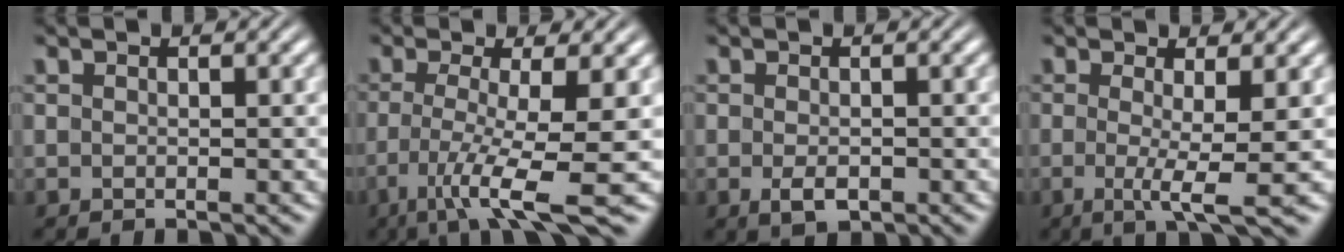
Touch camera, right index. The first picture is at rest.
{"total": 7.4, "force": [-4.2, 1.0, 6.1], "torque": [-0.109, -0.041, -0.046]}
{"total": 2.2, "force": [-1.1, 1.1, 1.5], "torque": [-0.029, -0.016, -0.008]}
{"total": 3.8, "force": [-0.9, -0.2, 3.7], "torque": [-0.070, -0.030, -0.006]}